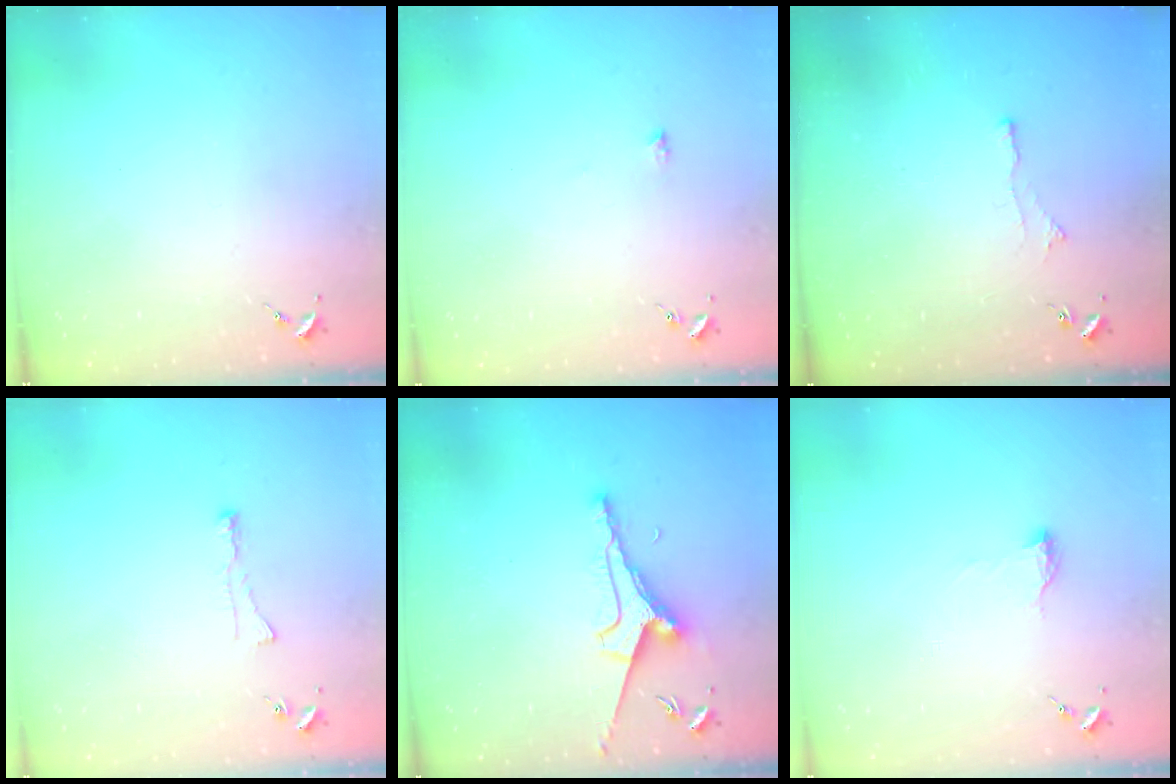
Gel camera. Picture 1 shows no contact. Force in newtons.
{"total": 3.9, "press": 3.8, "slide": 0.6}
{"total": 2.8, "press": 2.7, "slide": 0.5}
{"total": 3.4, "press": 3.4, "slide": 0.4}
{"total": 7.6, "press": 7.5, "slide": 0.9}
{"total": 6.8, "press": 6.8, "slide": 0.8}